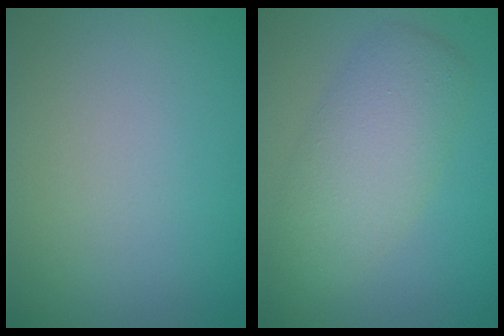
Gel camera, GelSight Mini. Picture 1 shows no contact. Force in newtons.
{"total": 5.0, "press": 5.0, "slide": 0.2}